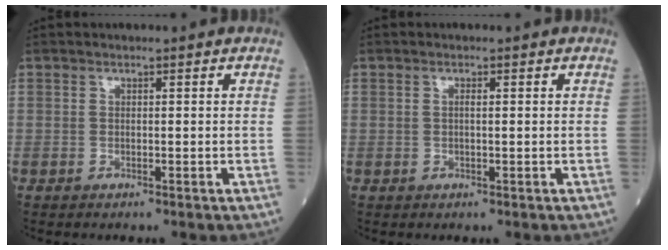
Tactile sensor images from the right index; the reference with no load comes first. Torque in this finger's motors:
{"motor_torque": [0.01, 0.01, -0.09, 0.00]}